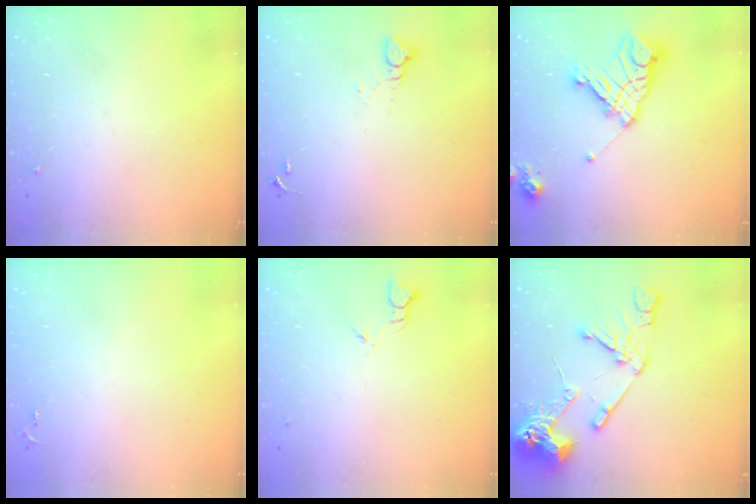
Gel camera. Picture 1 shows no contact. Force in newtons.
{"total": 3.6, "press": 3.6, "slide": 0.2}
{"total": 16.6, "press": 16.5, "slide": 2.1}
{"total": 2.5, "press": 2.5, "slide": 0.3}
{"total": 2.3, "press": 2.3, "slide": 0.1}
{"total": 19.7, "press": 19.5, "slide": 2.6}